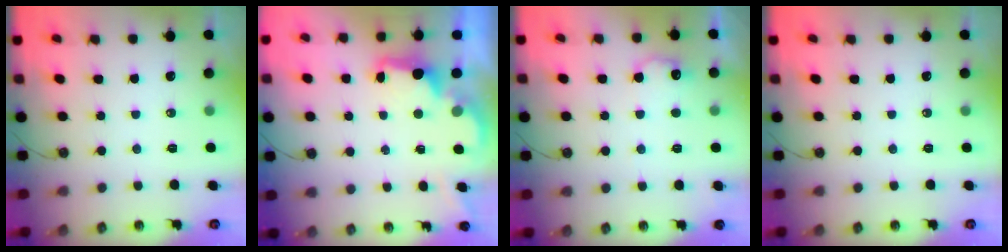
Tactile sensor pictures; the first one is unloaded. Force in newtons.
{"total": 2.4, "press": 2.3, "slide": 0.6}
{"total": 8.7, "press": 8.7, "slide": 0.5}
{"total": 0.0}